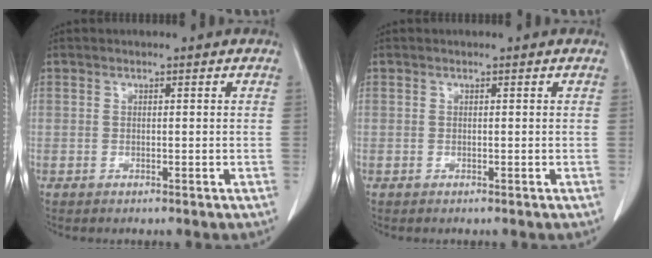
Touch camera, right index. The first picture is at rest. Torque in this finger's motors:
{"motor_torque": [0.00, 0.00, 0.00, 0.00]}